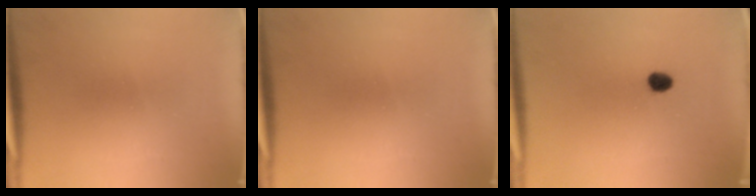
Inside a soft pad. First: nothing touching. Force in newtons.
{"total": 0.0}
{"total": 2.8}